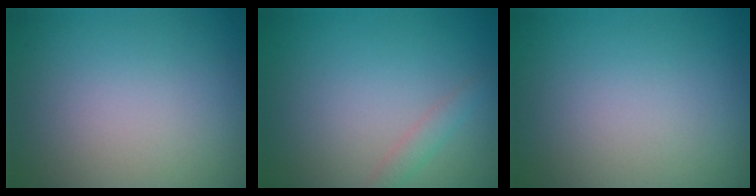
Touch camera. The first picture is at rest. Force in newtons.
{"total": 1.3, "press": 1.3, "slide": 0.1}
{"total": 0.0}